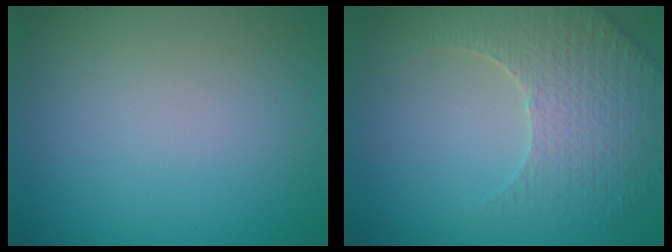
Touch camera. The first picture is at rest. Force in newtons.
{"total": 3.8, "press": 3.7, "slide": 0.8}